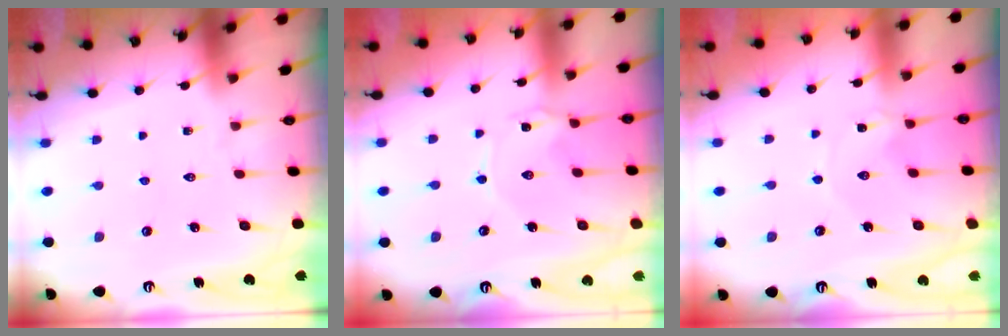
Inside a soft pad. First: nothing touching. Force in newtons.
{"total": 1.4, "press": 1.4, "slide": 0.1}
{"total": 0.0}